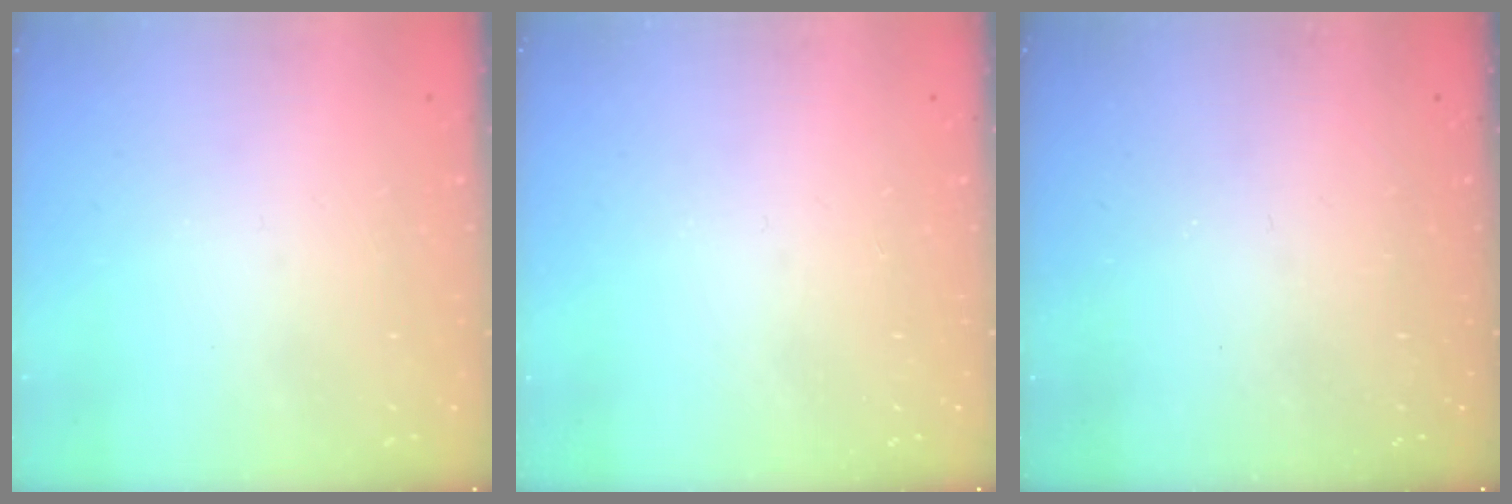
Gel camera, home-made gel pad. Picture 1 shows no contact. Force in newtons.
{"total": 0.0}
{"total": 0.0}